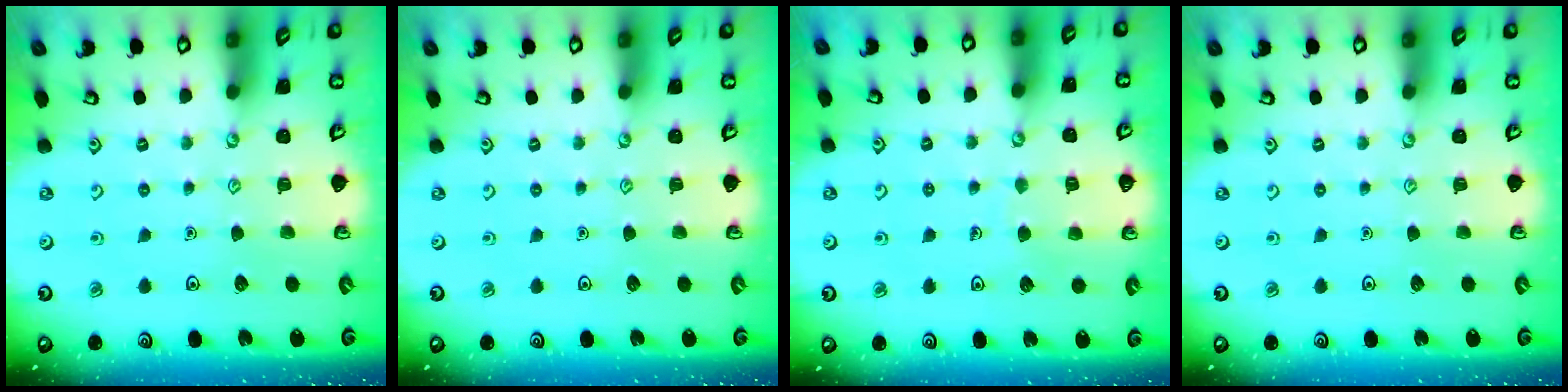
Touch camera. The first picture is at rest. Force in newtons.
{"total": 0.0}
{"total": 4.3, "press": 4.3, "slide": 0.4}
{"total": 0.0}